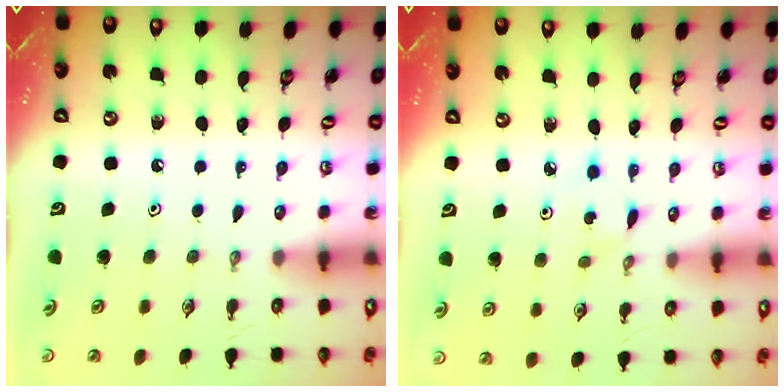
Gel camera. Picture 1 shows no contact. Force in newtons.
{"total": 1.5, "press": 1.4, "slide": 0.2}